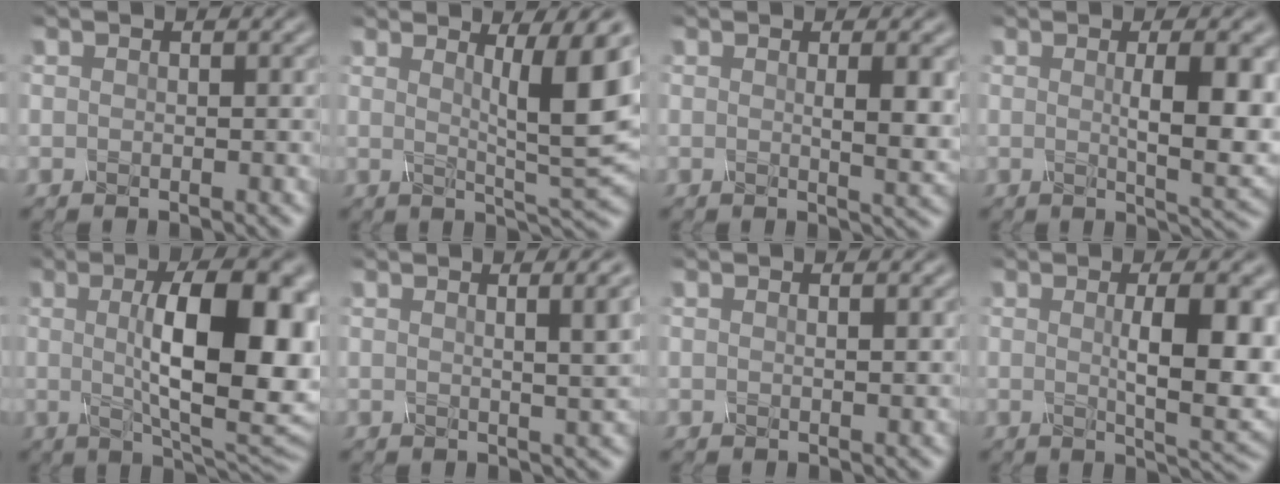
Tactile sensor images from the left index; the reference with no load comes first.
{"total": 8.6, "force": [2.4, 1.4, 8.2], "torque": [-0.106, -0.002, 0.039]}
{"total": 3.6, "force": [0.5, 0.8, 3.5], "torque": [-0.045, -0.003, 0.009]}
{"total": 6.9, "force": [0.6, 1.6, 6.7], "torque": [-0.090, -0.003, 0.013]}
{"total": 13.5, "force": [1.3, 4.2, 12.8], "torque": [-0.164, 0.005, 0.019]}
{"total": 7.1, "force": [2.4, 2.7, 6.1], "torque": [-0.033, 0.032, 0.012]}
{"total": 1.3, "force": [0.6, 0.4, 1.0], "torque": [-0.009, 0.002, 0.002]}
{"total": 8.0, "force": [0.7, 2.0, 7.7], "torque": [-0.104, -0.003, 0.016]}